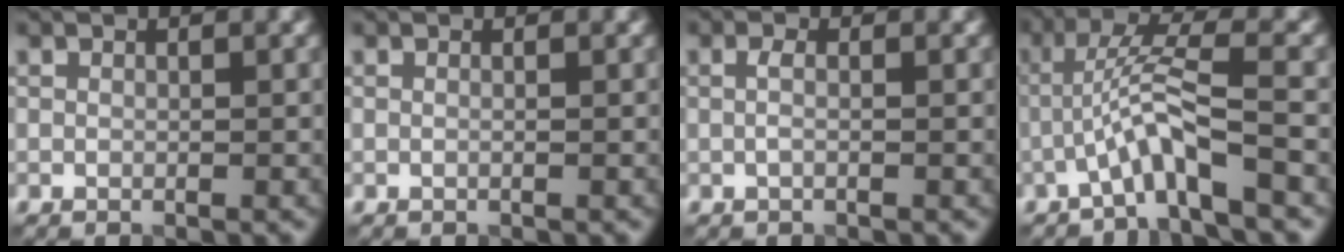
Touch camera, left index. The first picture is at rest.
{"total": 0.5, "force": [0.1, 0.2, 0.5], "torque": [-0.008, -0.005, -0.008]}
{"total": 1.0, "force": [-0.1, 0.3, 1.0], "torque": [-0.024, 0.000, -0.003]}
{"total": 4.6, "force": [-2.2, 0.2, 4.1], "torque": [-0.080, 0.022, -0.047]}